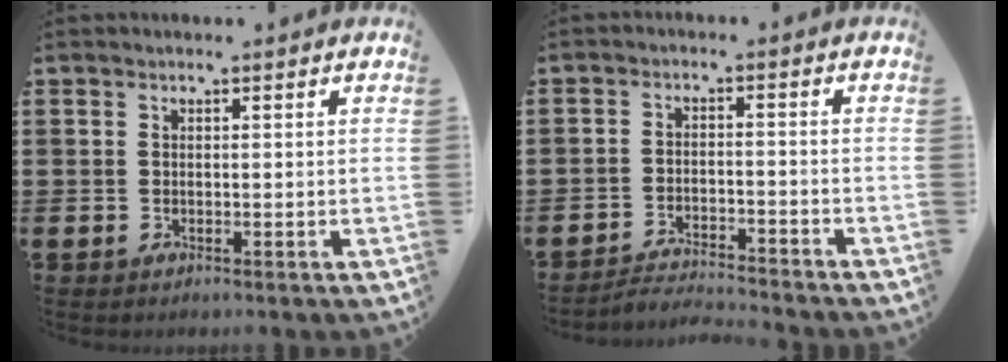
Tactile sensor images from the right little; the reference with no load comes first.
{"total": 2.8, "force": [-2.8, -0.1, 0.0], "torque": [-0.005, 0.004, -0.061]}